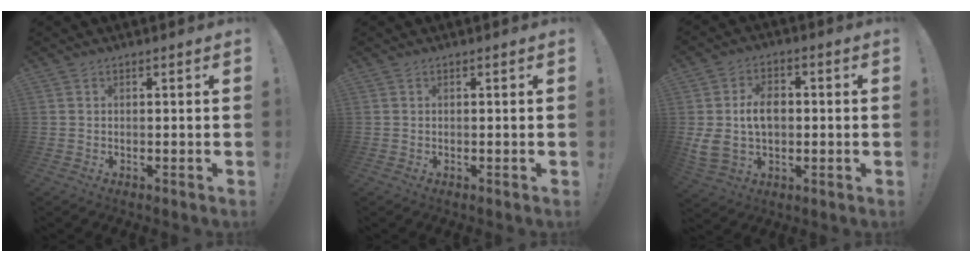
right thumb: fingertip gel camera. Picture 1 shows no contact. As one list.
[{"total": 0.0}, {"total": 10.8, "force": [0.8, 7.9, 7.4], "torque": [-0.130, 0.001, 0.019]}]